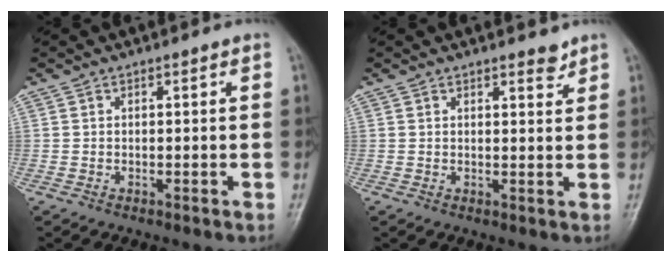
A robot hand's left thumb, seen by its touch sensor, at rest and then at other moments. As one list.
[{"total": 2.3, "force": [2.0, 0.8, 0.9], "torque": [0.001, -0.014, 0.026]}]